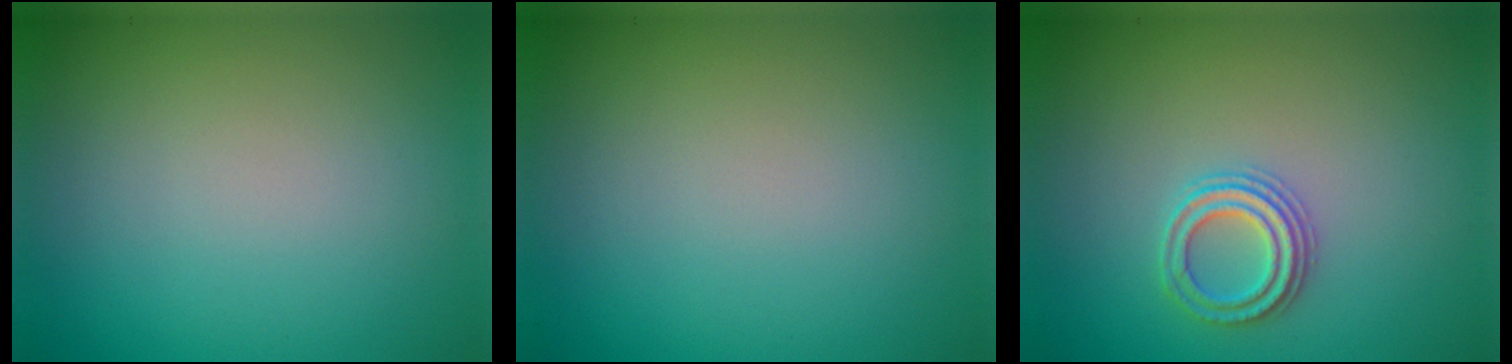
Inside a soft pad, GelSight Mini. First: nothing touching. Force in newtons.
{"total": 0.0}
{"total": 2.3, "press": 2.2, "slide": 0.5}